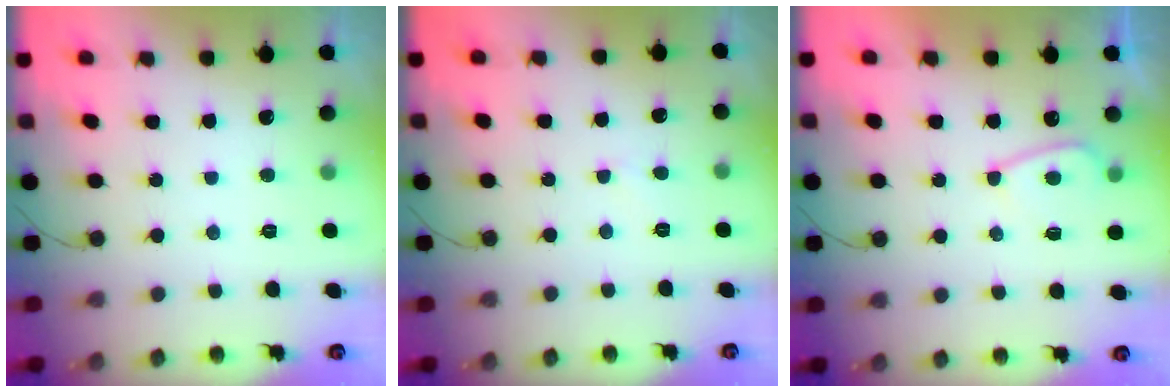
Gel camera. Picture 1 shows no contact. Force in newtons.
{"total": 3.0, "press": 3.0, "slide": 0.3}
{"total": 4.8, "press": 4.8, "slide": 0.6}